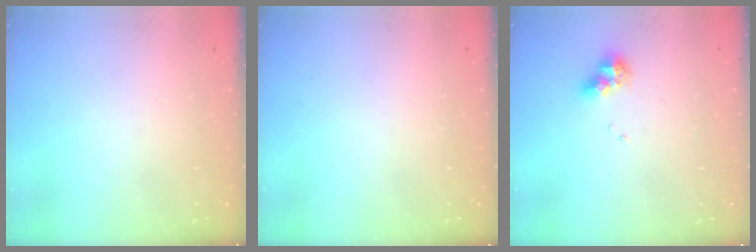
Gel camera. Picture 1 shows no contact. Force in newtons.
{"total": 0.0}
{"total": 7.8, "press": 7.8, "slide": 0.8}